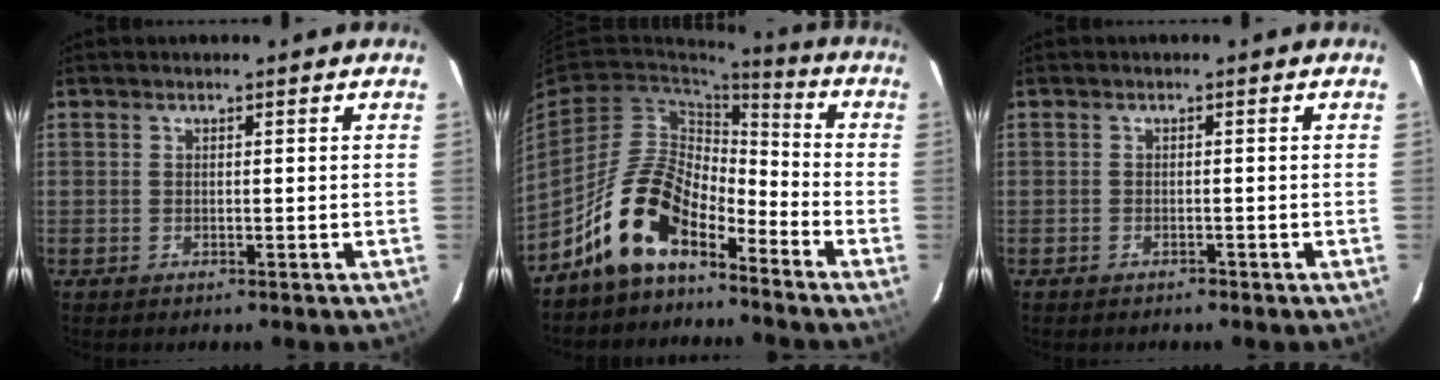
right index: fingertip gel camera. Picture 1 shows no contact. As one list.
[{"total": 13.2, "force": [-9.1, 5.9, 7.5], "torque": [-0.147, 0.023, -0.171]}, {"total": 1.0, "force": [-0.9, 0.4, 0.1], "torque": [-0.005, 0.005, -0.013]}]